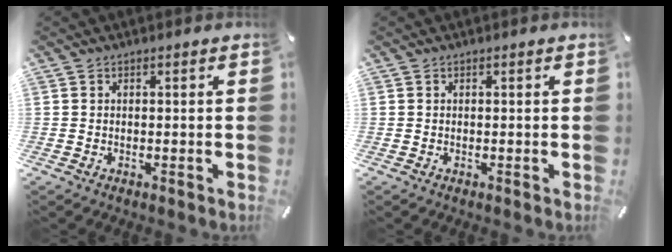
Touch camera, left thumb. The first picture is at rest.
{"total": 0.0}